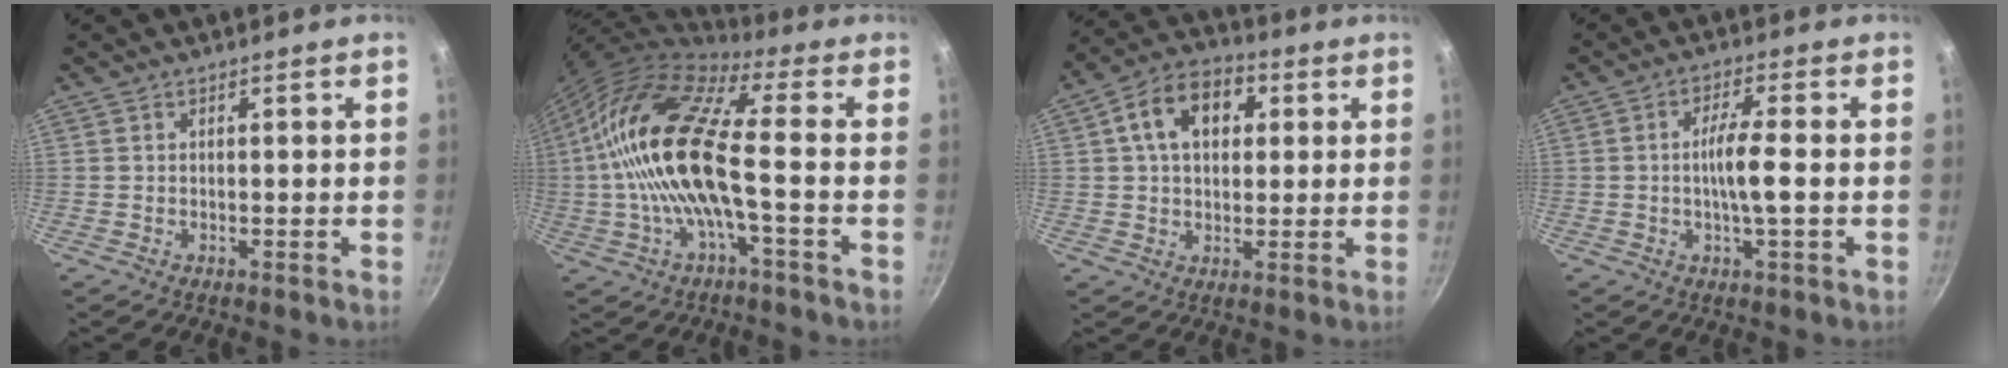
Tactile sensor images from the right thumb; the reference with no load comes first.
{"total": 19.0, "force": [-0.9, 6.7, 17.7], "torque": [-0.338, 0.030, -0.029]}
{"total": 11.9, "force": [3.1, 8.2, 8.1], "torque": [-0.109, 0.016, 0.039]}
{"total": 6.0, "force": [-0.7, 0.6, 5.9], "torque": [-0.113, 0.011, -0.014]}